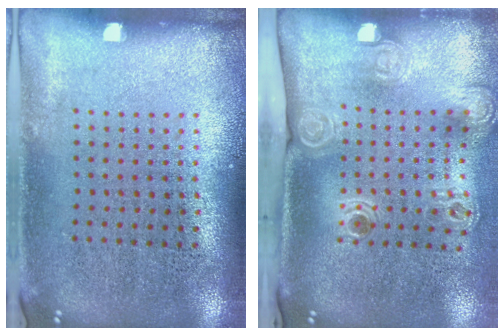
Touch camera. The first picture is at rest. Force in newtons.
{"total": 2.4, "press": 1.7, "slide": 1.7}